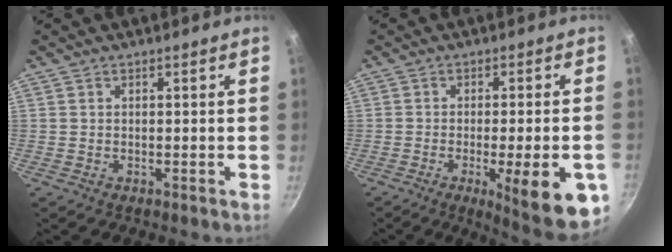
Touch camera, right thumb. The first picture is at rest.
{"total": 14.8, "force": [-5.2, 3.4, 13.4], "torque": [-0.155, 0.008, -0.063]}